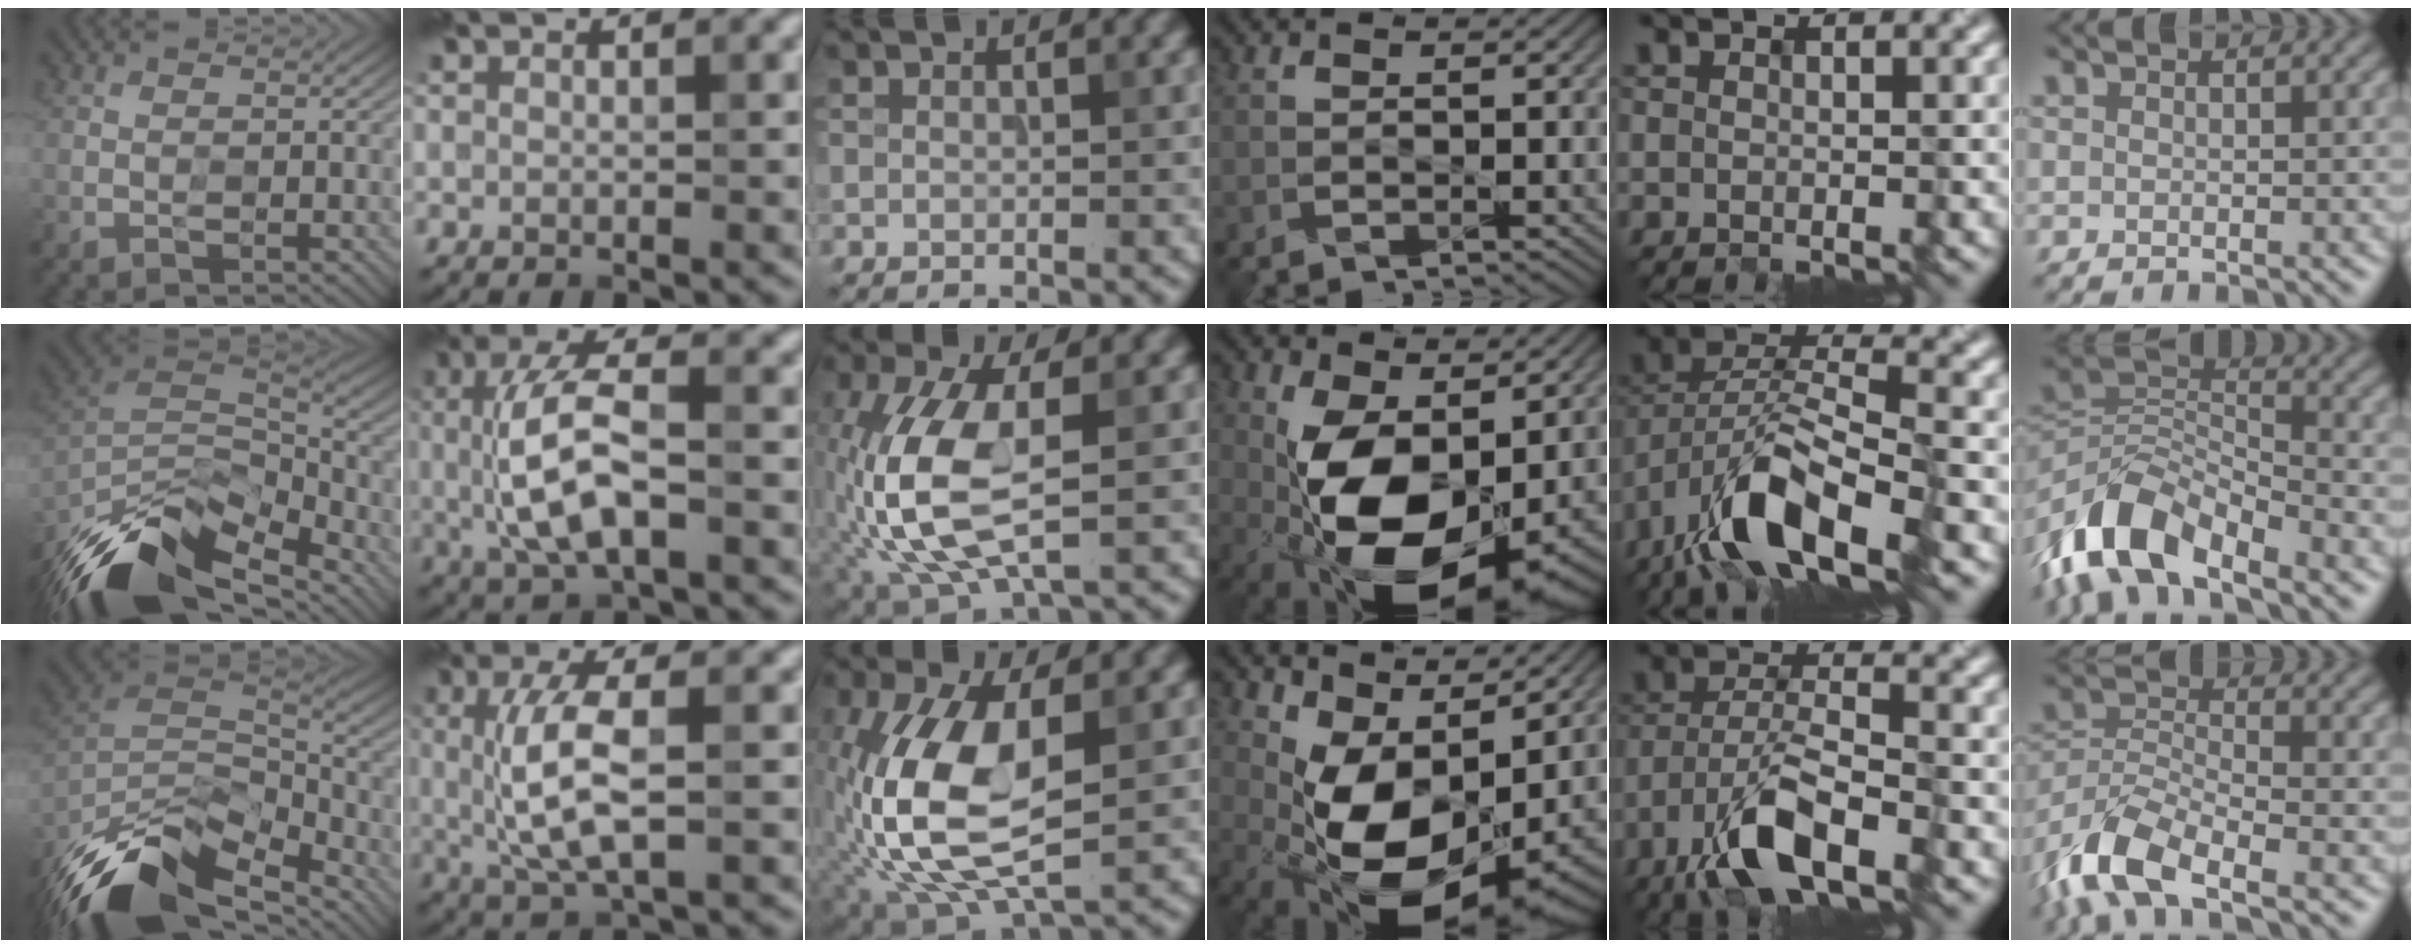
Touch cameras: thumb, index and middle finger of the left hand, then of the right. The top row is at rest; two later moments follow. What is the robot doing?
{"motion": "insert", "object": "ethernet cable"}